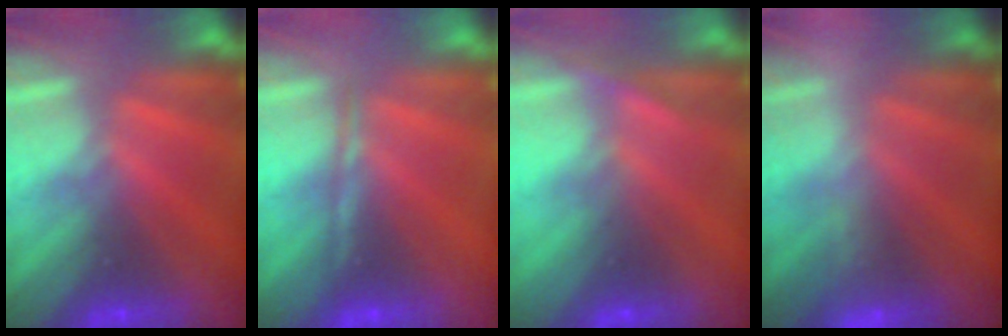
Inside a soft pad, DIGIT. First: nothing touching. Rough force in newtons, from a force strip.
{"total": 1.7}
{"total": 3.7}
{"total": 2.2}